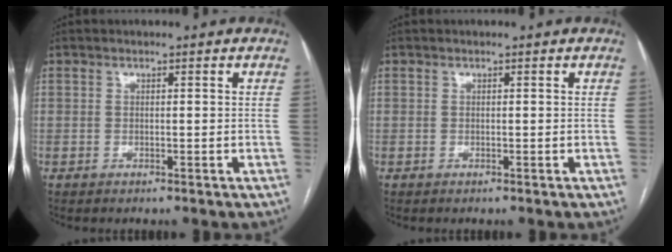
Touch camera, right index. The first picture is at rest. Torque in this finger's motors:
{"motor_torque": [0.01, 0.01, 0.00, 0.00]}